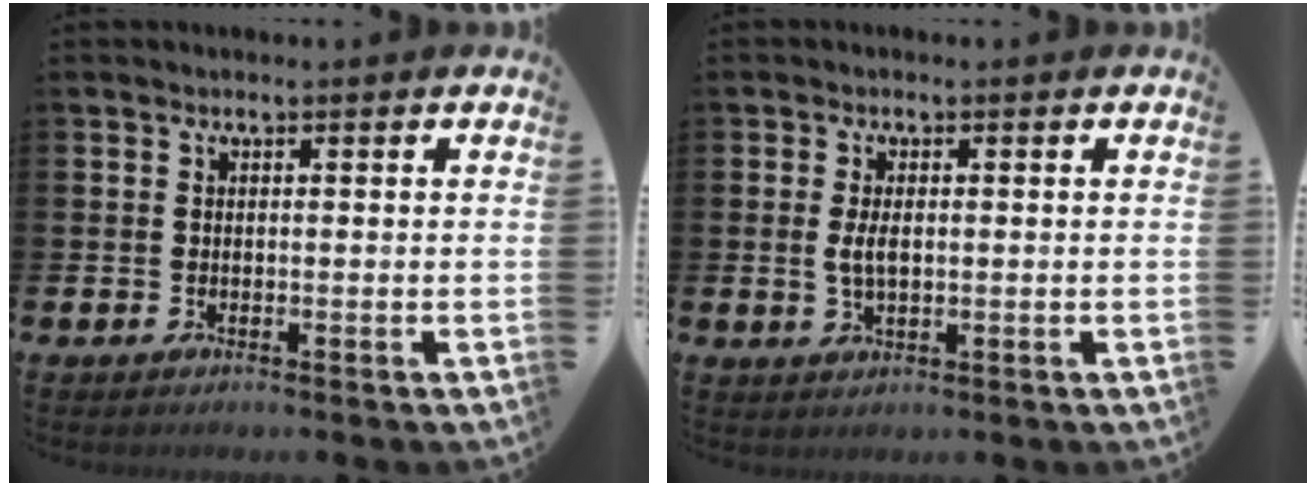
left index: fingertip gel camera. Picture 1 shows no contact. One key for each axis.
{"total": 2.8, "fx": 0.2, "fy": 1.3, "fz": 2.5, "tx": -0.036, "ty": 0.000, "tz": -0.001}